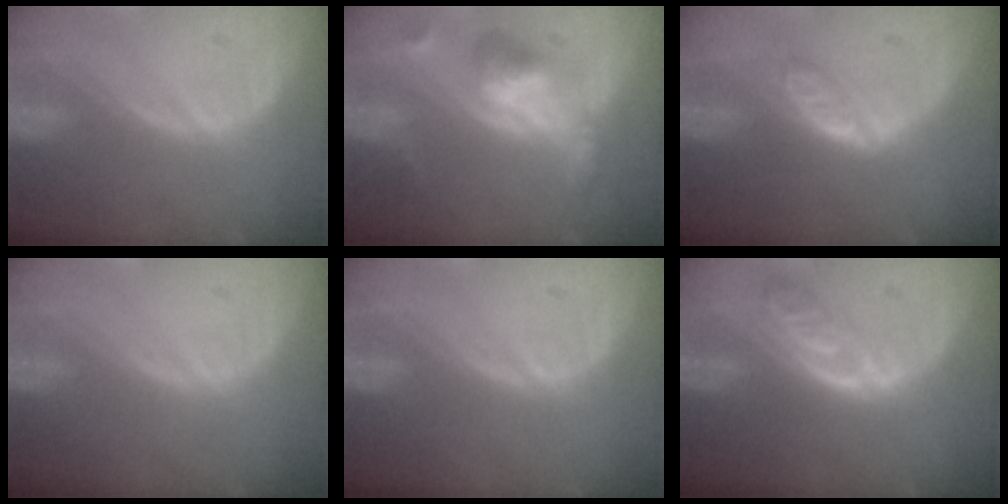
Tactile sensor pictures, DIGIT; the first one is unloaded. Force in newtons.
{"total": 6.2, "press": 5.6, "slide": 2.8}
{"total": 4.8, "press": 4.2, "slide": 2.4}
{"total": 0.0}
{"total": 0.0}
{"total": 4.7, "press": 4.7, "slide": 0.7}